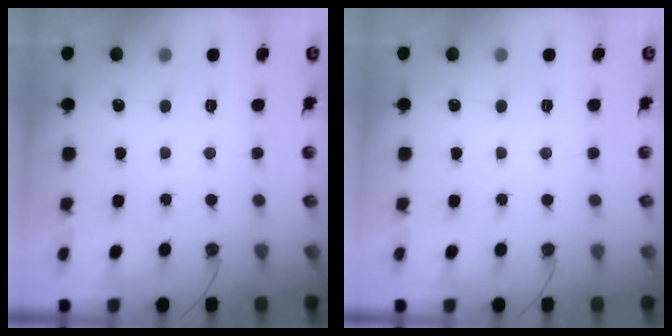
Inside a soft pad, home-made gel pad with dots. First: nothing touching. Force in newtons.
{"total": 0.0}